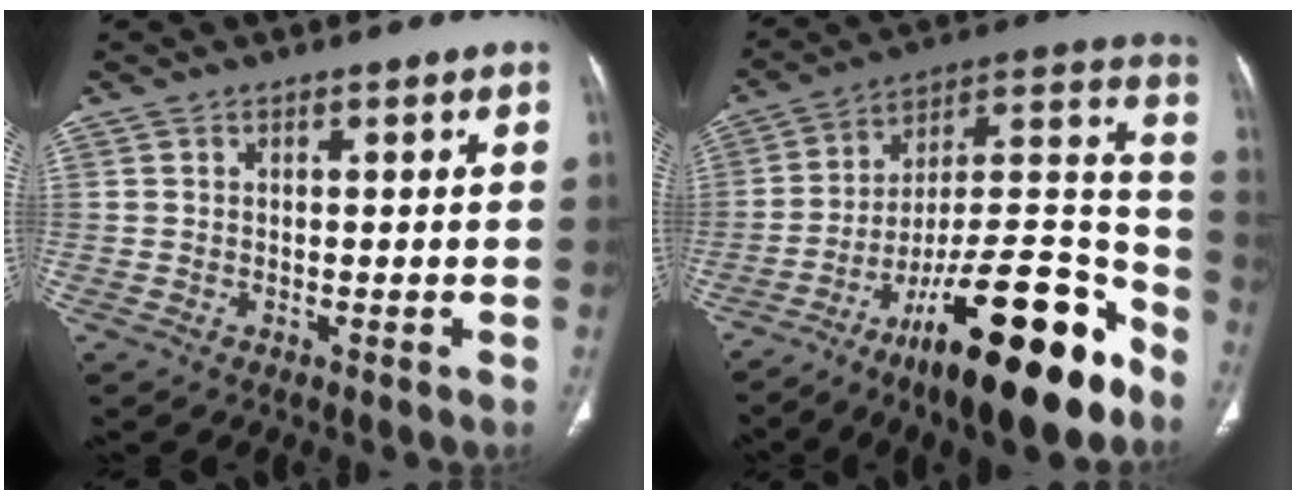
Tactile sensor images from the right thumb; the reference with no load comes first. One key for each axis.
{"total": 26.6, "fx": -16.3, "fy": 7.0, "fz": 19.9, "tx": -0.259, "ty": 0.101, "tz": -0.256}